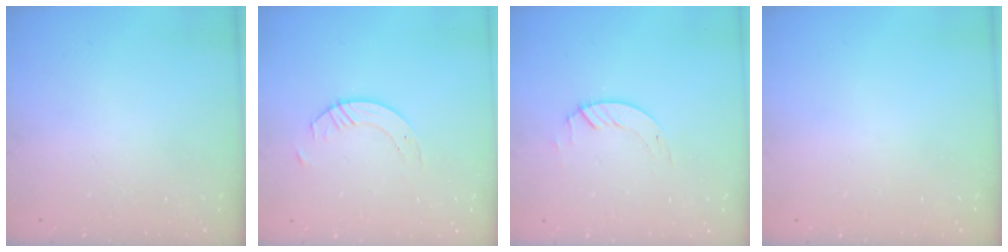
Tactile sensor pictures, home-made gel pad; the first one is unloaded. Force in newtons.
{"total": 3.5, "press": 3.5, "slide": 0.4}
{"total": 1.3, "press": 1.2, "slide": 0.1}
{"total": 0.0}